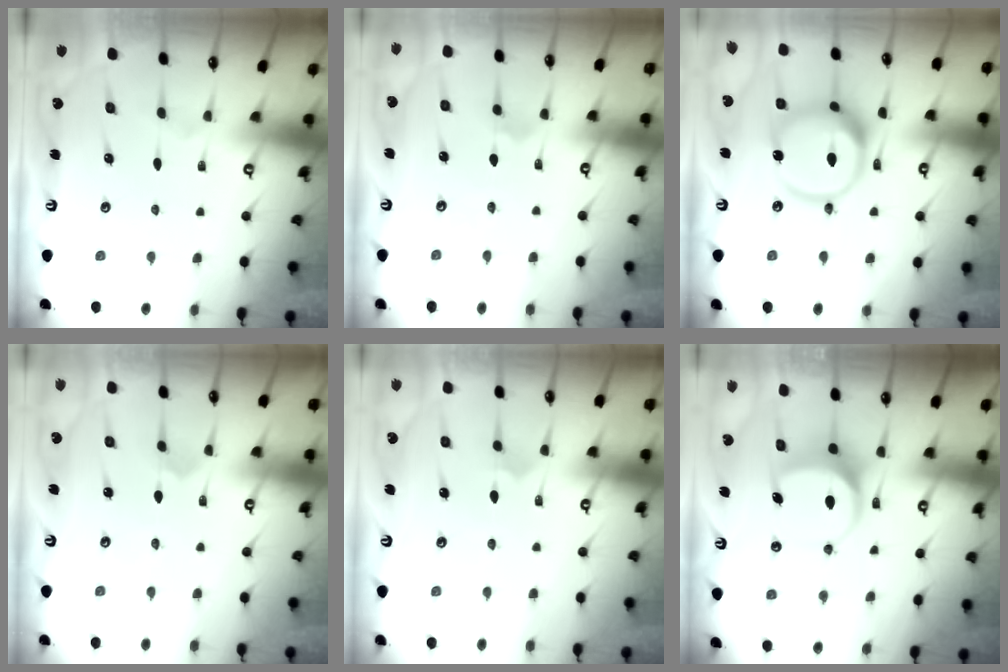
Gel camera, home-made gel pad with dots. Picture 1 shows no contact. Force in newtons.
{"total": 1.6, "press": 1.6, "slide": 0.1}
{"total": 15.5, "press": 15.4, "slide": 2.2}
{"total": 2.4, "press": 2.4, "slide": 0.2}
{"total": 4.8, "press": 4.8, "slide": 0.3}
{"total": 6.7, "press": 6.7, "slide": 0.5}